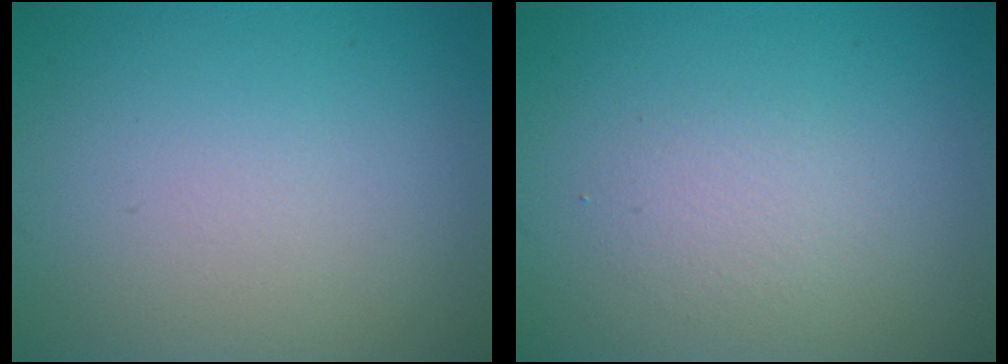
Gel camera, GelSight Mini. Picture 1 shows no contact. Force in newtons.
{"total": 1.5, "press": 1.5, "slide": 0.1}